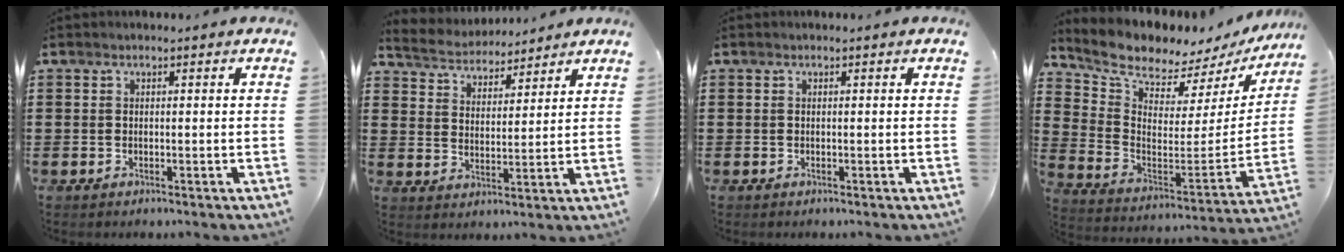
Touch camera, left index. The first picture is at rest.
{"total": 4.4, "force": [4.3, 0.7, -0.2], "torque": [-0.020, -0.023, 0.075]}
{"total": 0.0}
{"total": 6.4, "force": [6.1, 1.3, 1.2], "torque": [-0.066, -0.065, 0.104]}